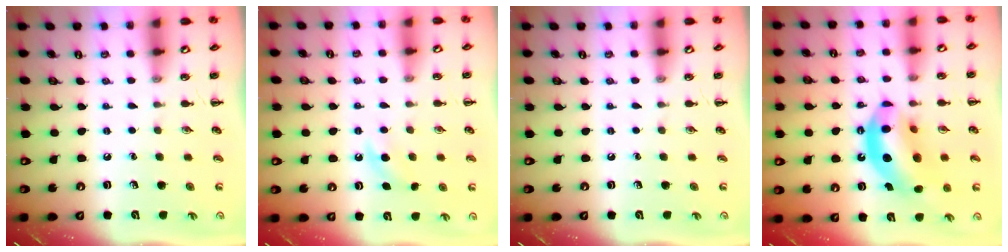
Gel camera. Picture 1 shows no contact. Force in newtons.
{"total": 6.1, "press": 5.8, "slide": 1.8}
{"total": 0.0}
{"total": 15.4, "press": 14.9, "slide": 4.1}